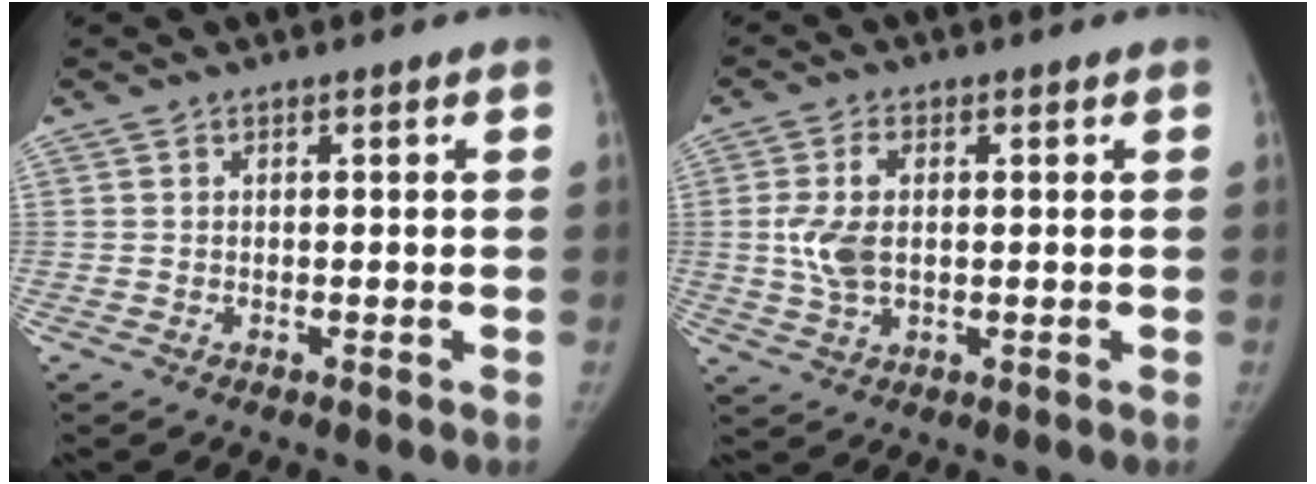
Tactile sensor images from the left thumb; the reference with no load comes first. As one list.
[{"total": 6.6, "force": [0.5, 3.8, 5.4], "torque": [-0.118, 0.003, 0.012]}]